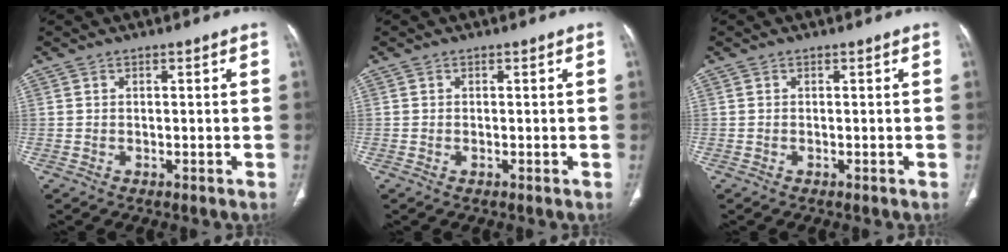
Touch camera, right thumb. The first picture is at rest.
{"total": 0.0}
{"total": 0.0}